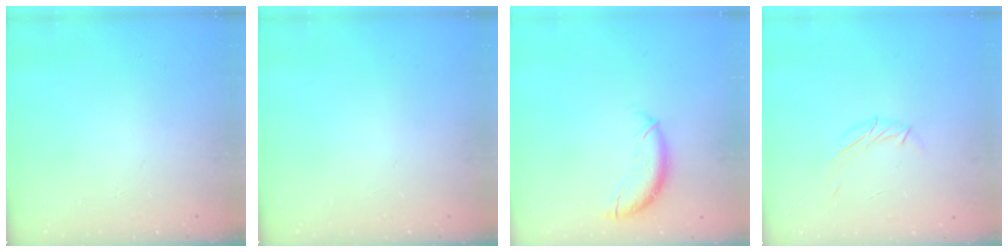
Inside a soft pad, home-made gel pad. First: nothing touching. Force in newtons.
{"total": 0.0}
{"total": 9.8, "press": 9.7, "slide": 1.6}
{"total": 5.7, "press": 5.6, "slide": 1.0}